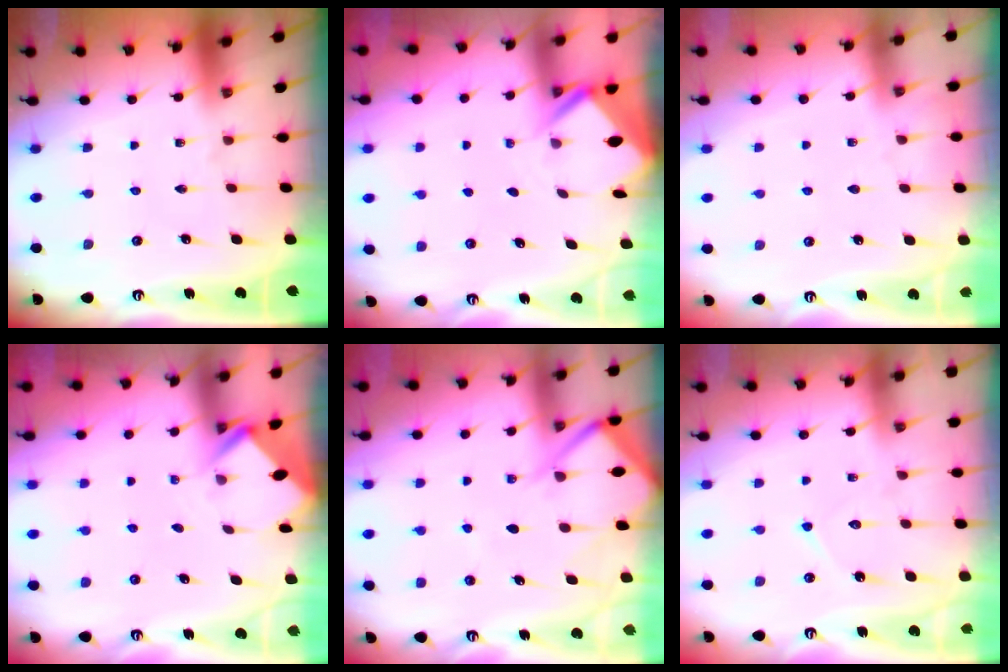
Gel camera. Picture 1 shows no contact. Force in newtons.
{"total": 2.4, "press": 2.4, "slide": 0.1}
{"total": 3.7, "press": 3.6, "slide": 0.6}
{"total": 2.1, "press": 2.1, "slide": 0.1}
{"total": 9.0, "press": 9.0, "slide": 0.9}
{"total": 6.6, "press": 6.6, "slide": 0.6}